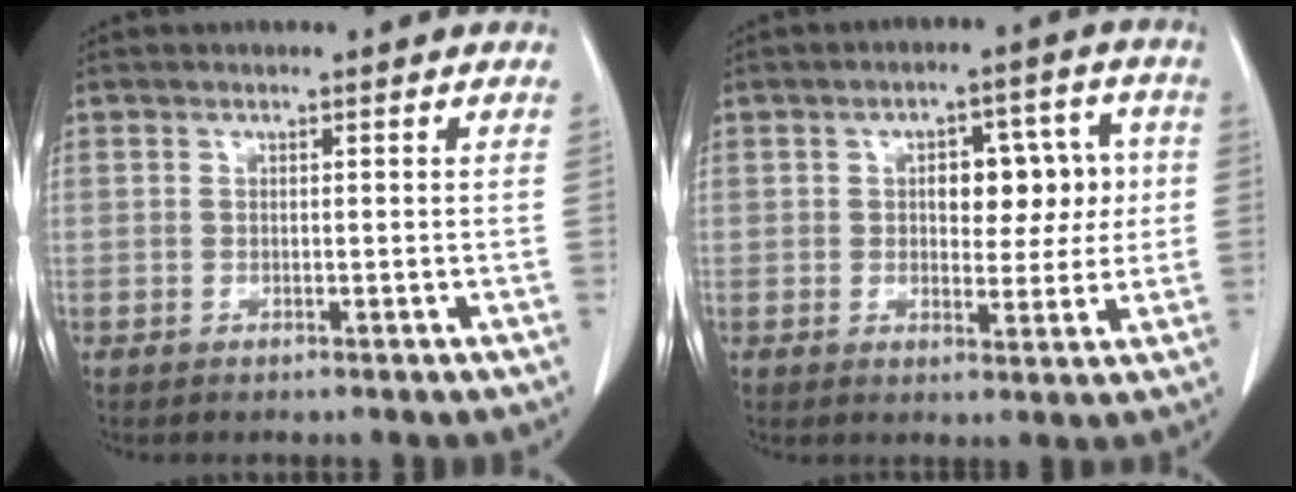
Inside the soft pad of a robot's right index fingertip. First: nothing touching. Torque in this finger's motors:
{"motor_torque": [0.55, 0.40, 0.18, 0.06]}